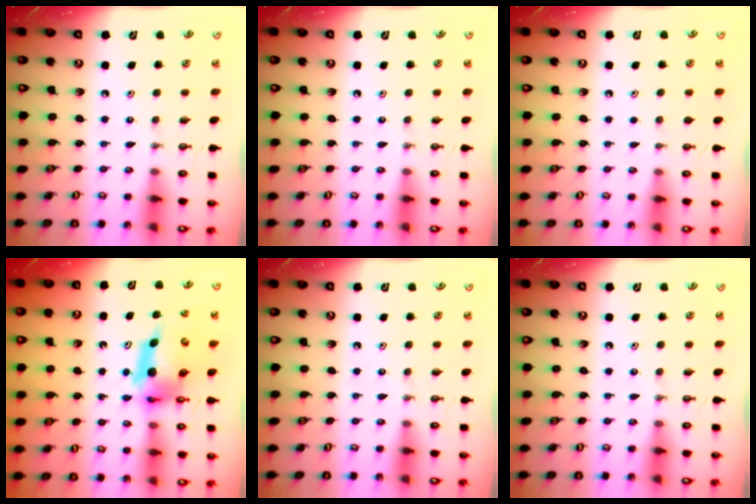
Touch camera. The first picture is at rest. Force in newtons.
{"total": 0.0}
{"total": 0.5, "press": 0.0, "slide": 0.5}
{"total": 10.3, "press": 10.2, "slide": 1.2}
{"total": 0.0}
{"total": 0.0}